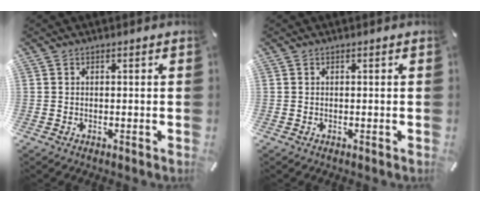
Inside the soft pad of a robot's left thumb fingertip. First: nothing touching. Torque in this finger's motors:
{"motor_torque": [0.00, 0.00, -0.04, 0.04, 0.00]}